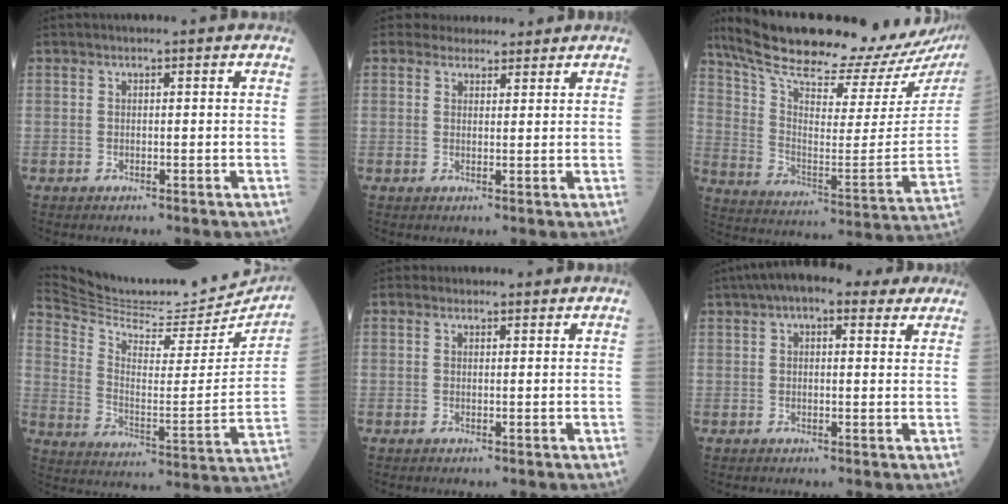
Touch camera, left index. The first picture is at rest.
{"total": 4.5, "force": [4.1, 1.8, 0.3], "torque": [0.003, 0.013, 0.055]}
{"total": 29.0, "force": [24.9, 4.1, 14.2], "torque": [-0.236, -0.071, 0.347]}
{"total": 26.4, "force": [24.8, 4.1, 8.3], "torque": [-0.151, -0.065, 0.347]}
{"total": 0.7, "force": [0.6, 0.4, 0.0], "torque": [-0.004, -0.002, 0.006]}
{"total": 11.1, "force": [7.6, 4.1, 6.9], "torque": [-0.103, 0.048, 0.105]}